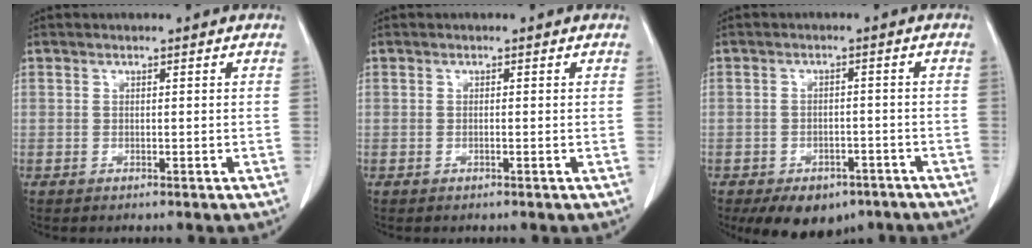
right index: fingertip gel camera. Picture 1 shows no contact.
{"total": 0.0}
{"total": 8.9, "force": [-6.1, 5.3, 3.7], "torque": [-0.047, 0.008, -0.083]}